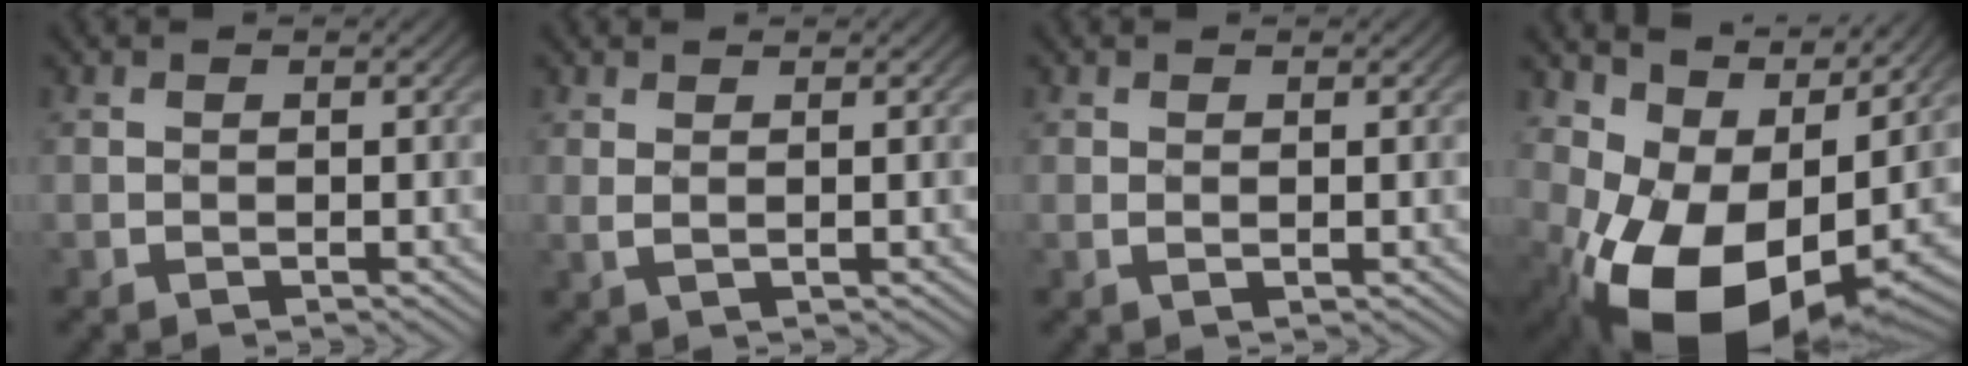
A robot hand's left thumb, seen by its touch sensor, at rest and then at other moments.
{"total": 0.9, "force": [0.8, 0.1, 0.5], "torque": [-0.005, -0.004, 0.016]}
{"total": 0.6, "force": [0.4, 0.1, 0.4], "torque": [-0.002, -0.001, 0.007]}
{"total": 13.1, "force": [-1.4, 8.9, 9.5], "torque": [-0.158, -0.021, -0.007]}